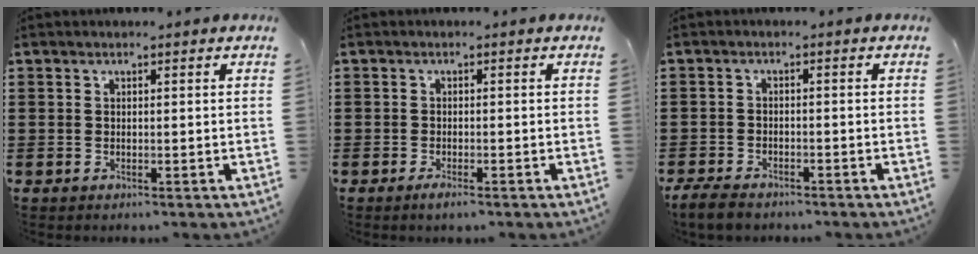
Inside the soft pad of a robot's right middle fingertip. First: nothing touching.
{"total": 1.3, "force": [-0.9, 0.1, 0.9], "torque": [-0.019, -0.006, -0.016]}
{"total": 2.9, "force": [-2.6, 0.7, 1.1], "torque": [-0.036, -0.002, -0.057]}